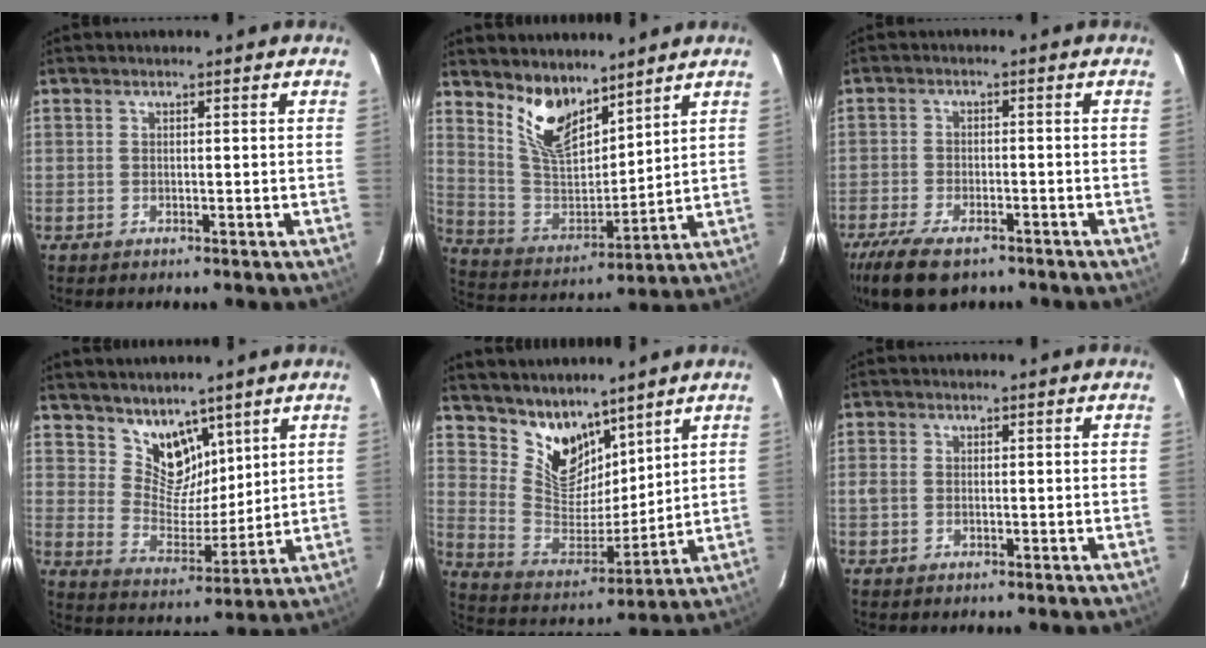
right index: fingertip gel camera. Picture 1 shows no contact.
{"total": 12.0, "force": [8.7, 5.2, 6.4], "torque": [-0.125, -0.005, 0.178]}
{"total": 11.6, "force": [-8.3, 4.8, 6.5], "torque": [-0.161, -0.031, -0.147]}
{"total": 9.2, "force": [6.6, 5.6, 3.1], "torque": [-0.045, -0.004, 0.130]}
{"total": 12.0, "force": [9.2, 6.4, 4.3], "torque": [-0.082, -0.004, 0.186]}
{"total": 1.9, "force": [-0.5, 1.1, 1.5], "torque": [-0.035, -0.001, -0.012]}